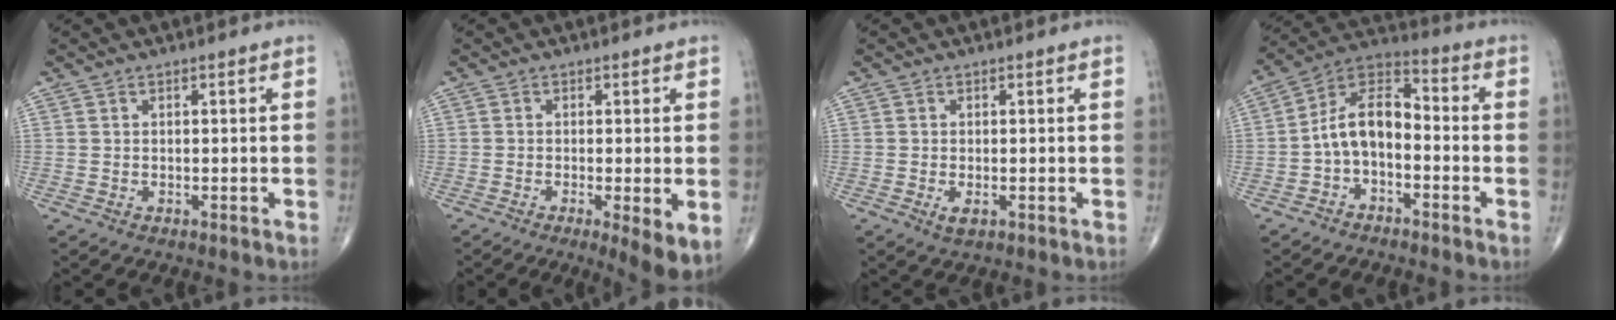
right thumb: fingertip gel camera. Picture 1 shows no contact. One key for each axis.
{"total": 6.3, "fx": -1.7, "fy": 1.2, "fz": 5.9, "tx": -0.097, "ty": -0.020, "tz": -0.028}
{"total": 1.9, "fx": -0.6, "fy": 0.8, "fz": 1.6, "tx": -0.031, "ty": -0.004, "tz": -0.010}
{"total": 10.0, "fx": -2.4, "fy": 5.8, "fz": 7.8, "tx": -0.127, "ty": 0.054, "tz": -0.059}